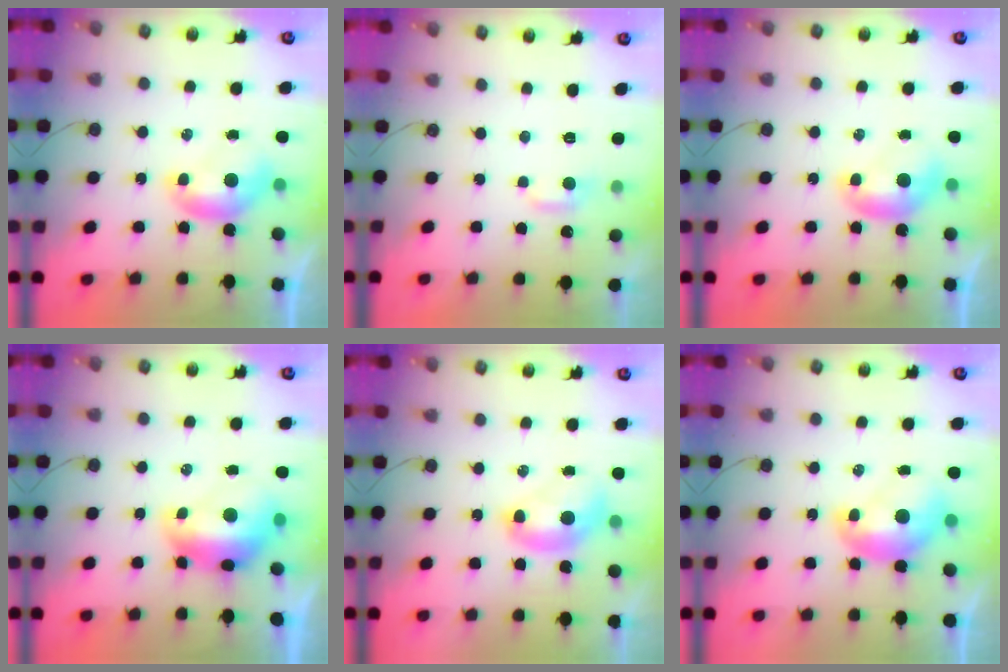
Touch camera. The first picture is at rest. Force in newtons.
{"total": 1.6, "press": 1.4, "slide": 0.7}
{"total": 0.0}
{"total": 3.1, "press": 3.0, "slide": 0.7}
{"total": 2.7, "press": 2.7, "slide": 0.1}
{"total": 2.6, "press": 2.5, "slide": 0.7}